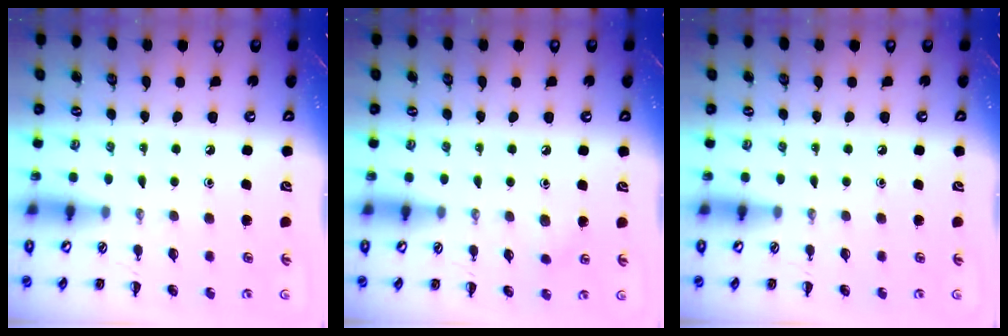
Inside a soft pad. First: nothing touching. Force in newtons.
{"total": 4.9, "press": 4.6, "slide": 1.5}
{"total": 0.0}